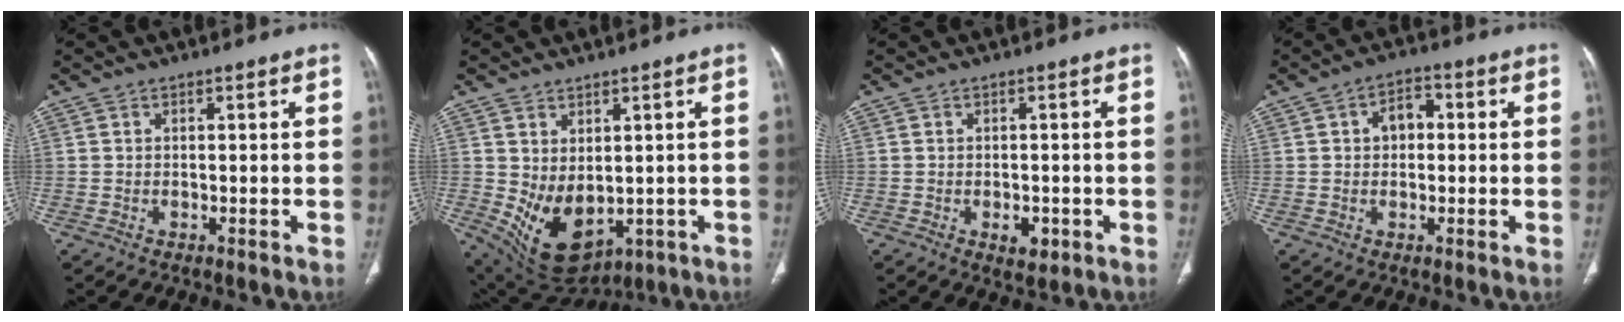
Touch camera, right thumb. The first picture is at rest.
{"total": 11.2, "force": [-1.3, 7.0, 8.6], "torque": [-0.134, -0.009, 0.016]}
{"total": 3.4, "force": [-1.2, 2.0, 2.4], "torque": [-0.025, 0.001, -0.010]}
{"total": 5.0, "force": [0.6, 3.6, 3.5], "torque": [-0.039, 0.015, 0.002]}